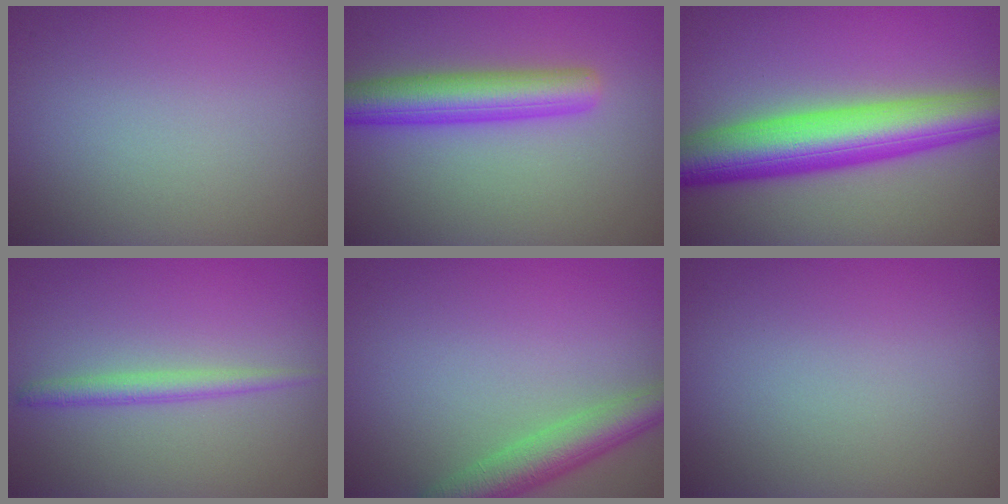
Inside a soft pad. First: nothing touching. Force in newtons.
{"total": 5.1, "press": 5.1, "slide": 0.2}
{"total": 9.2, "press": 9.2, "slide": 0.2}
{"total": 1.7, "press": 1.7, "slide": 0.1}
{"total": 4.5, "press": 4.5, "slide": 0.2}
{"total": 0.0}